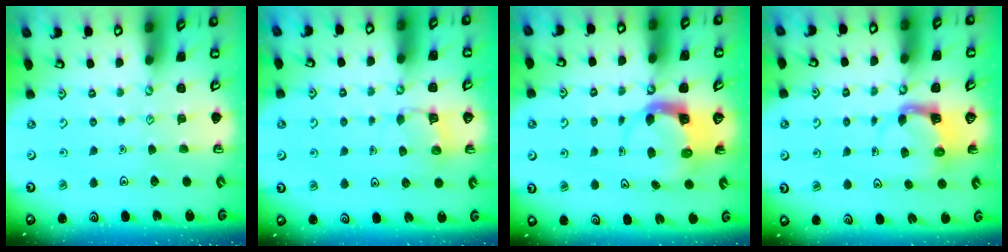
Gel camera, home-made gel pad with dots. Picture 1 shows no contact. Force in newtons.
{"total": 5.4, "press": 5.4, "slide": 0.4}
{"total": 3.9, "press": 3.9, "slide": 0.5}
{"total": 3.9, "press": 3.8, "slide": 0.7}